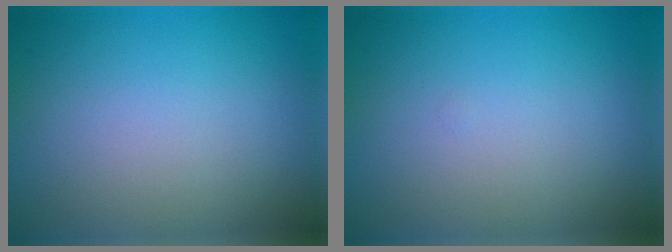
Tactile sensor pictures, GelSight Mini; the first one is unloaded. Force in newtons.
{"total": 0.0}